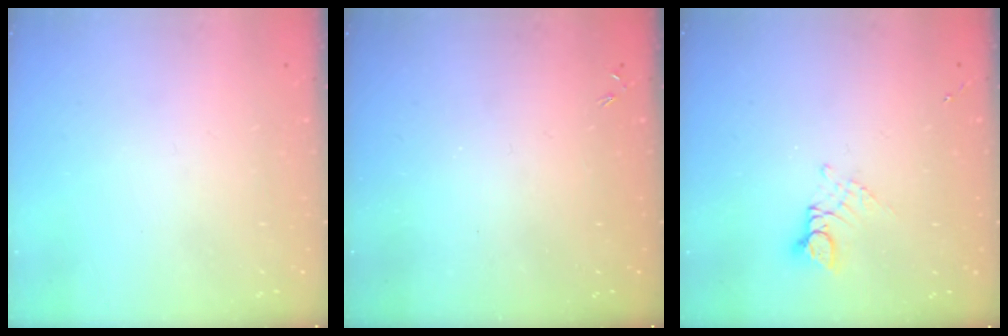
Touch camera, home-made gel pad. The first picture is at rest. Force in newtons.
{"total": 0.0}
{"total": 5.0, "press": 5.0, "slide": 0.5}